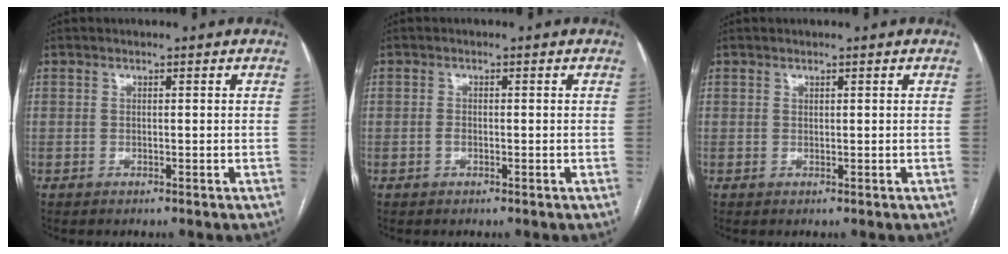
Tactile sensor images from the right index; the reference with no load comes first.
{"total": 1.0, "force": [-0.3, 0.6, 0.7], "torque": [-0.014, 0.001, -0.005]}
{"total": 0.0}